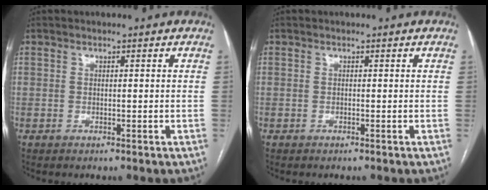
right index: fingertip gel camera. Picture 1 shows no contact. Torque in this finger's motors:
{"motor_torque": [0.11, 0.08, -0.09, 0.01]}